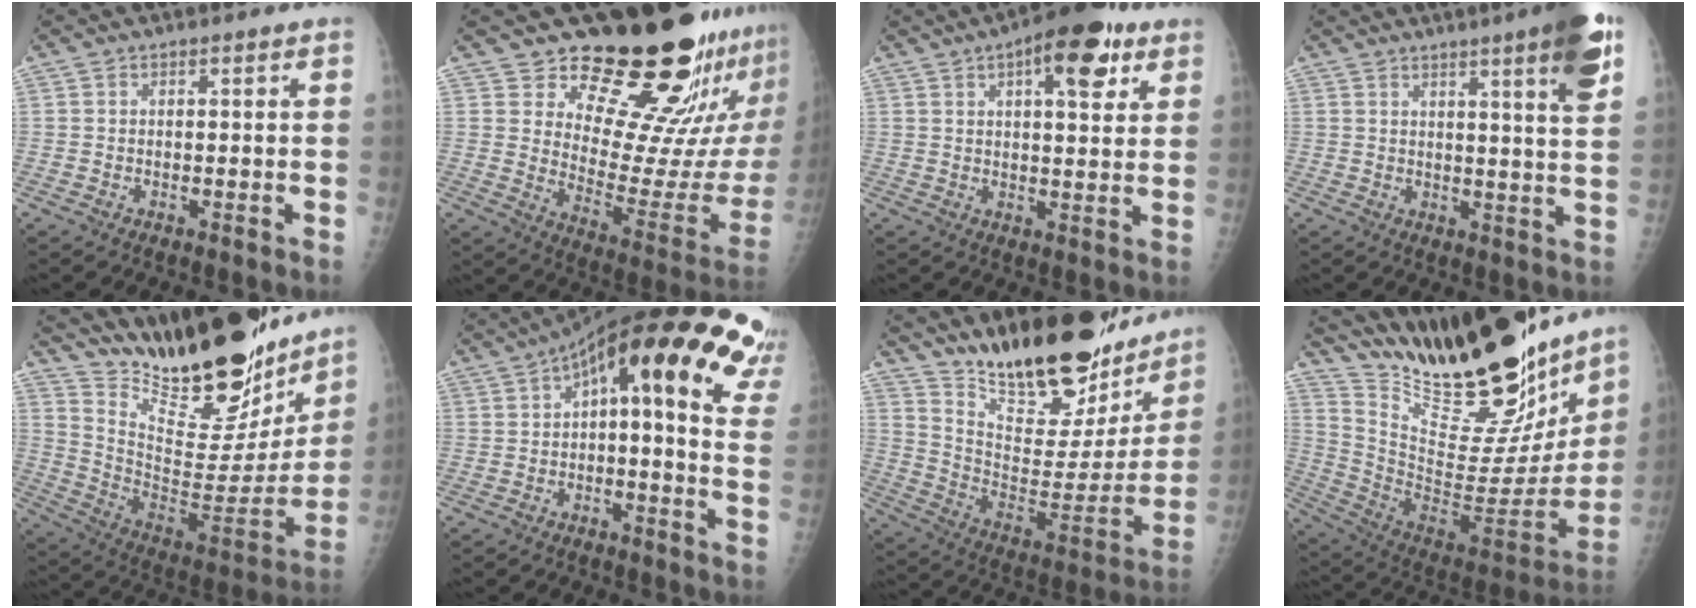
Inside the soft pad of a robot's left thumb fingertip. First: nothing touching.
{"total": 22.3, "force": [17.6, 7.1, 11.8], "torque": [-0.122, -0.154, 0.244]}
{"total": 12.8, "force": [6.3, 5.0, 10.0], "torque": [-0.110, -0.009, 0.082]}
{"total": 11.1, "force": [6.0, 0.6, 9.3], "torque": [-0.121, -0.026, 0.073]}
{"total": 30.8, "force": [24.5, 9.3, 16.3], "torque": [-0.232, -0.115, 0.377]}
{"total": 23.7, "force": [10.9, 7.4, 19.7], "torque": [-0.262, 0.030, 0.133]}
{"total": 27.2, "force": [21.5, 9.2, 13.8], "torque": [-0.184, -0.103, 0.330]}
{"total": 34.4, "force": [27.9, 9.3, 17.8], "torque": [-0.264, -0.138, 0.421]}